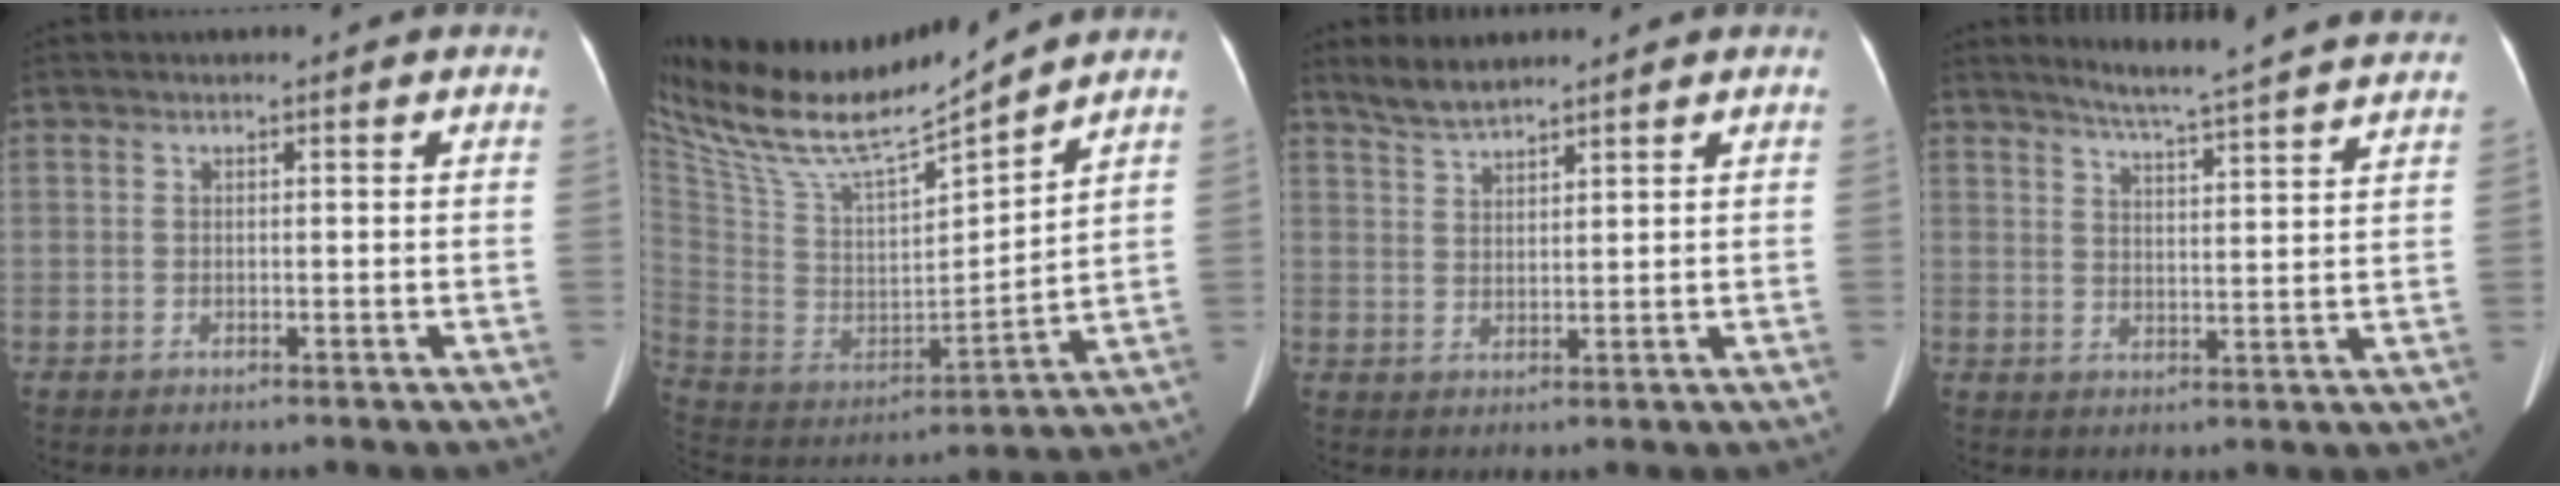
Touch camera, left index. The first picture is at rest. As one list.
[{"total": 19.1, "force": [17.0, 1.3, 8.5], "torque": [-0.181, -0.009, 0.318]}, {"total": 3.9, "force": [3.7, 0.3, 1.2], "torque": [-0.031, 0.010, 0.075]}, {"total": 16.0, "force": [14.7, -0.8, 6.5], "torque": [-0.105, -0.022, 0.184]}]